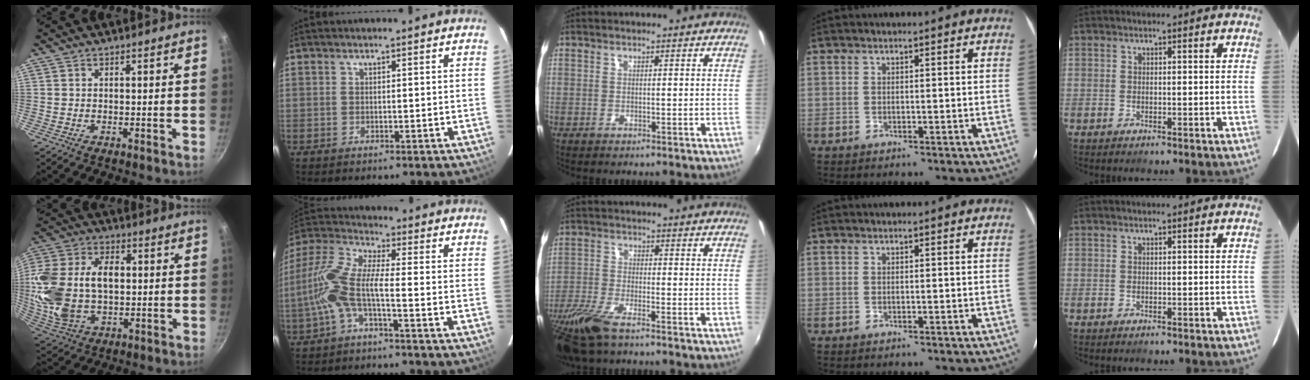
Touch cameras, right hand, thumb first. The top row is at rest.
{"thumb": {"total": 21.1, "force": [0.9, 13.9, 15.8], "torque": [-0.318, 0.022, 0.022]}, "index": {"total": 9.4, "force": [-3.1, 1.5, 8.7], "torque": [-0.203, 0.009, -0.065]}, "middle": {"total": 11.7, "force": [-8.8, 2.7, 7.1], "torque": [-0.171, -0.035, -0.177]}}